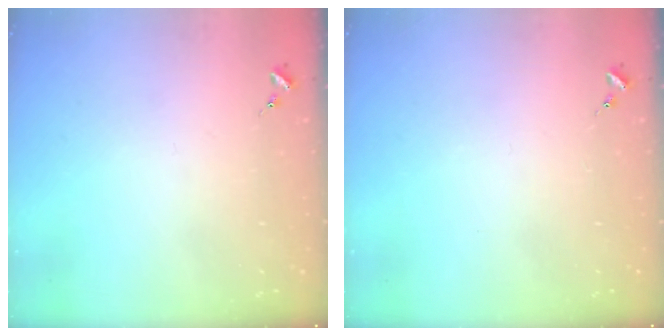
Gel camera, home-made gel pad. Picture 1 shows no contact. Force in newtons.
{"total": 0.0}